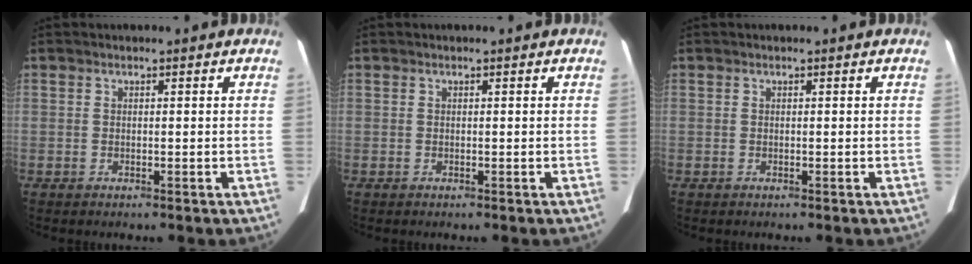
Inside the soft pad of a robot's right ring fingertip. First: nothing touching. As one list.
[{"total": 0.0}, {"total": 0.0}]